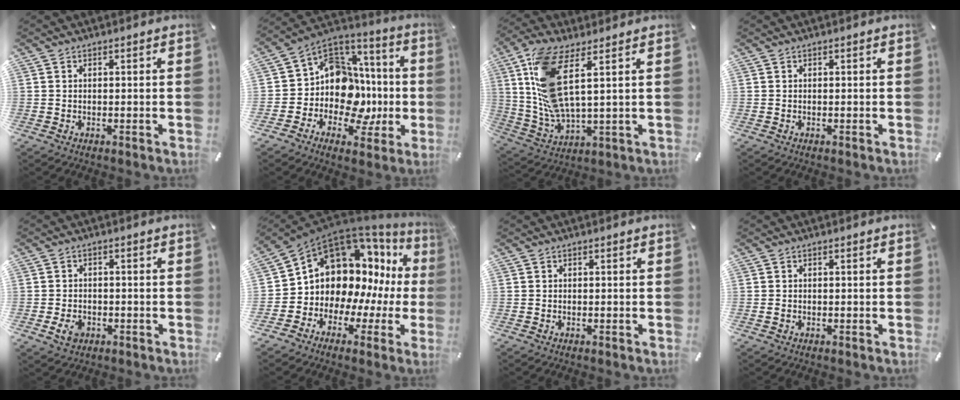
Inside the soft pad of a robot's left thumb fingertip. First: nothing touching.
{"total": 14.4, "force": [-1.5, 12.6, 6.8], "torque": [-0.114, -0.036, -0.015]}
{"total": 14.9, "force": [4.7, 5.2, 13.1], "torque": [-0.282, -0.016, 0.084]}
{"total": 0.0}
{"total": 4.0, "force": [-1.6, 3.0, 2.1], "torque": [-0.047, 0.003, -0.030]}
{"total": 13.3, "force": [5.1, 10.6, 6.1], "torque": [-0.102, -0.074, 0.103]}
{"total": 0.0}
{"total": 0.8, "force": [-0.3, 0.5, 0.6], "torque": [-0.011, 0.001, -0.006]}